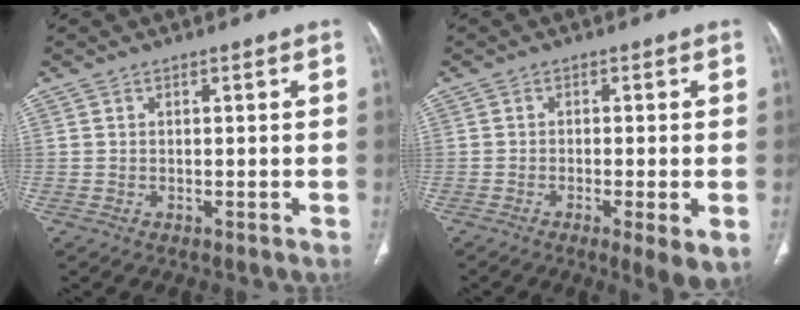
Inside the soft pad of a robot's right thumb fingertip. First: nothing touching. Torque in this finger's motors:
{"motor_torque": [0.16, 0.13, -0.12, 0.13, 0.02]}